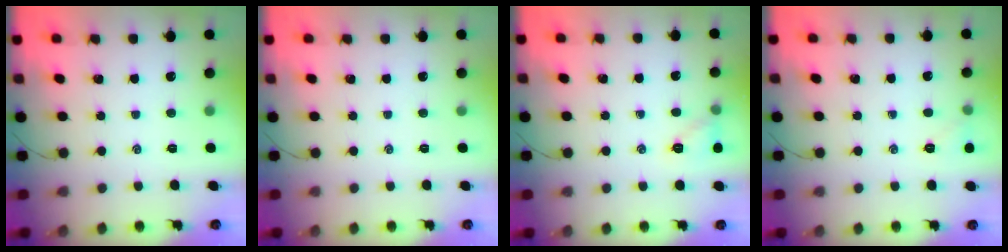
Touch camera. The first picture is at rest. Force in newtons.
{"total": 0.0}
{"total": 6.8, "press": 6.7, "slide": 1.1}
{"total": 4.8, "press": 4.6, "slide": 1.4}